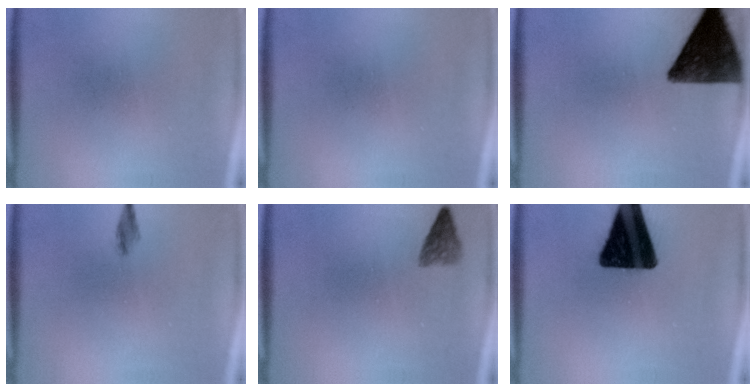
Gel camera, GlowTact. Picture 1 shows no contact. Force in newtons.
{"total": 0.0}
{"total": 12.8}
{"total": 1.3}
{"total": 2.3}
{"total": 18.5}